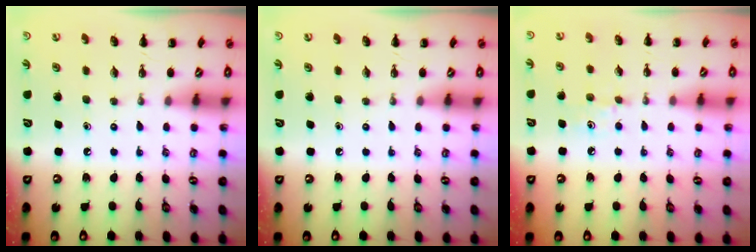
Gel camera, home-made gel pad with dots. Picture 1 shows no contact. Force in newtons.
{"total": 0.0}
{"total": 5.9, "press": 5.7, "slide": 1.6}